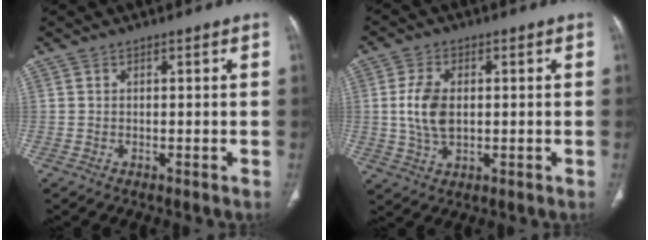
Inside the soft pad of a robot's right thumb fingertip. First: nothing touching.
{"total": 7.7, "force": [0.5, 4.7, 6.1], "torque": [-0.123, -0.001, 0.013]}